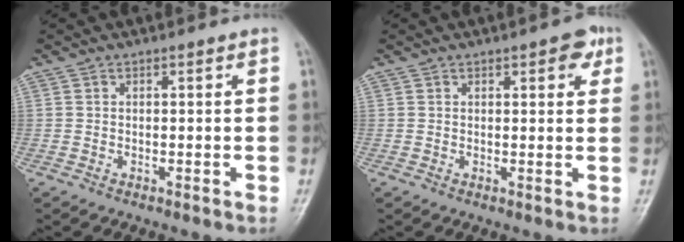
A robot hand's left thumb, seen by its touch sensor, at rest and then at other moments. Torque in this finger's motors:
{"motor_torque": [0.03, 0.11, 0.13, 0.14, 0.04]}